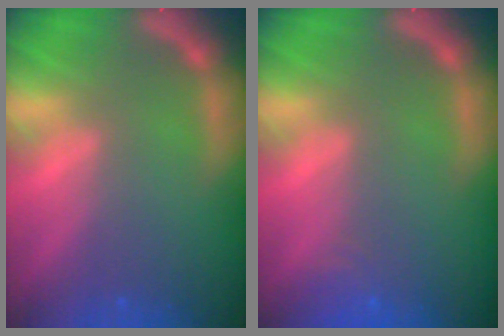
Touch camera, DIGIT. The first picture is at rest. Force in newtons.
{"total": 1.9}